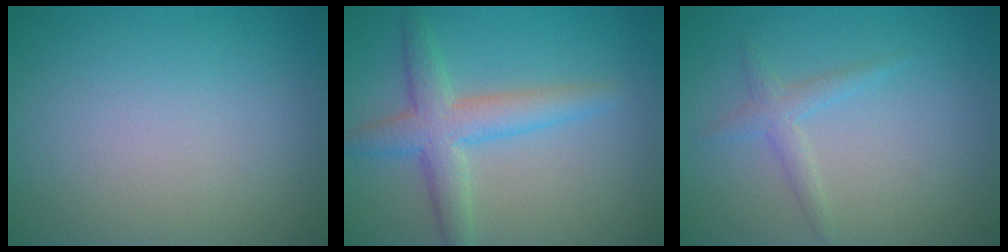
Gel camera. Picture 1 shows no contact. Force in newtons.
{"total": 4.4, "press": 4.4, "slide": 0.0}
{"total": 1.7, "press": 1.7, "slide": 0.0}